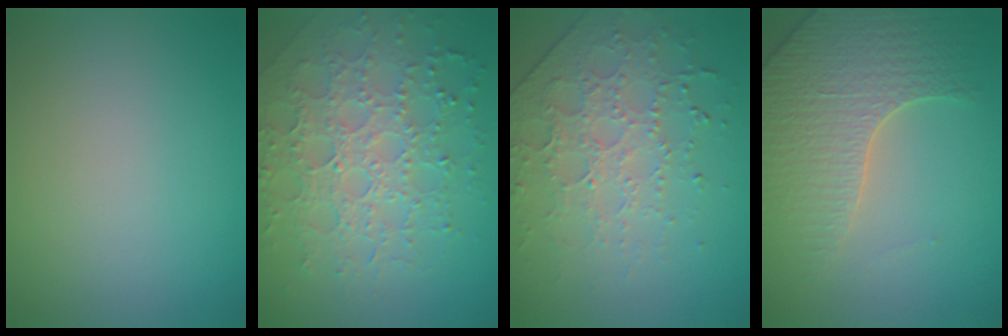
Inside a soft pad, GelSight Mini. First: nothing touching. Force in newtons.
{"total": 7.5, "press": 5.4, "slide": 5.2}
{"total": 3.8, "press": 3.3, "slide": 1.8}
{"total": 4.5, "press": 4.4, "slide": 1.2}